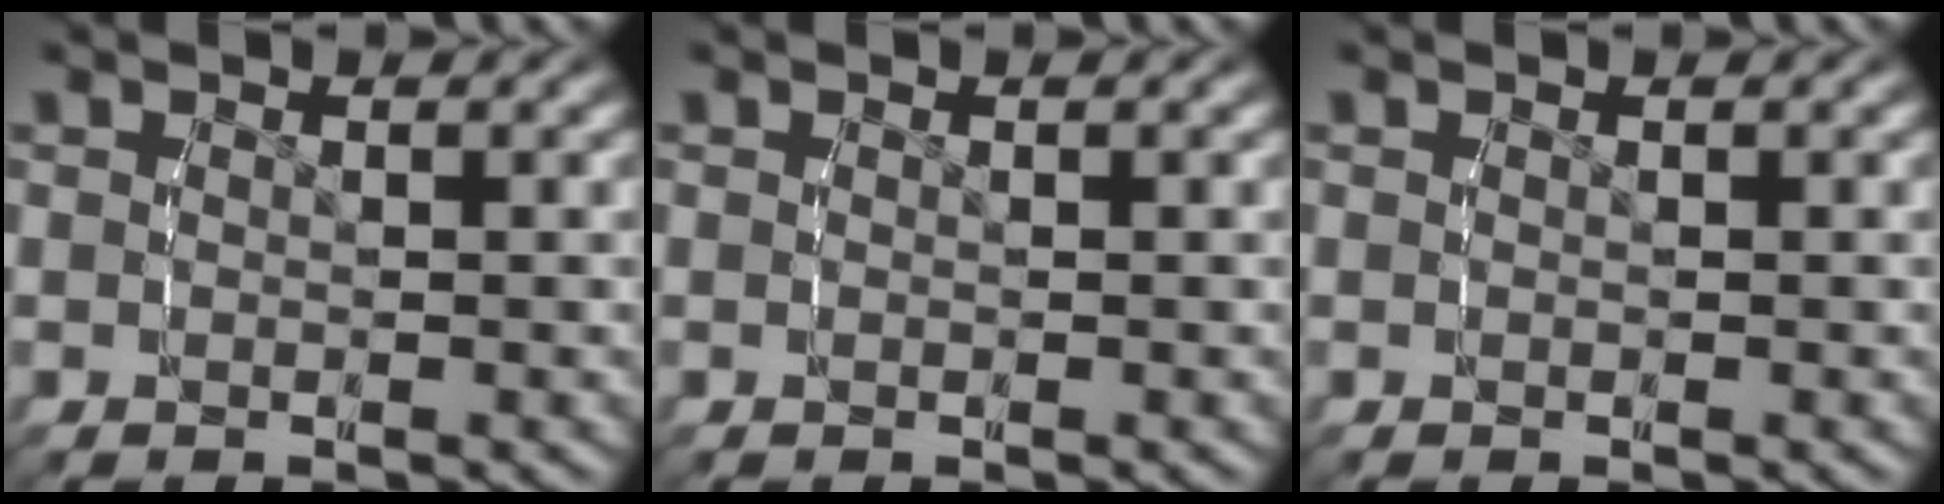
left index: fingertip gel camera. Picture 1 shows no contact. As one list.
[{"total": 0.0}, {"total": 0.0}]